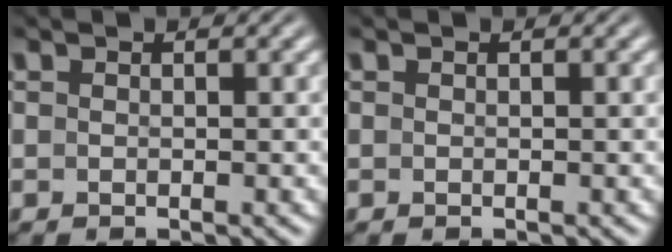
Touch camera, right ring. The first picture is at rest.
{"total": 0.0}